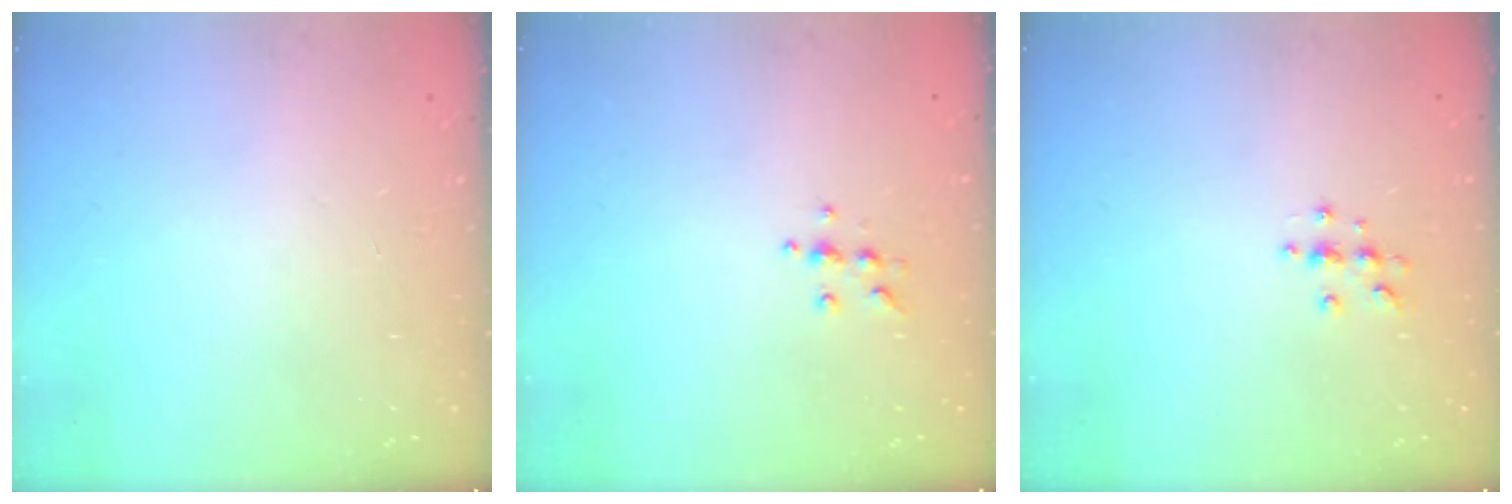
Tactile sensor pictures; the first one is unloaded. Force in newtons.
{"total": 5.0, "press": 4.9, "slide": 0.5}
{"total": 6.3, "press": 6.3, "slide": 0.8}